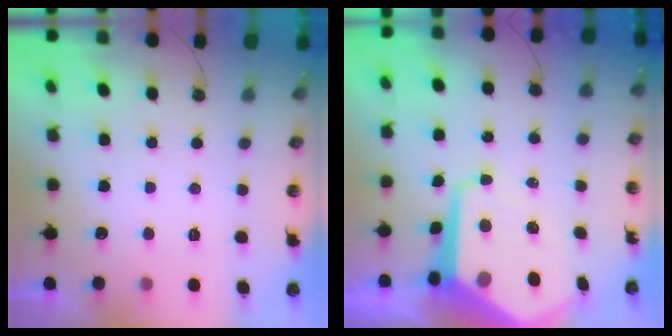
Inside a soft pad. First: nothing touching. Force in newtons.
{"total": 14.3, "press": 14.3, "slide": 1.1}